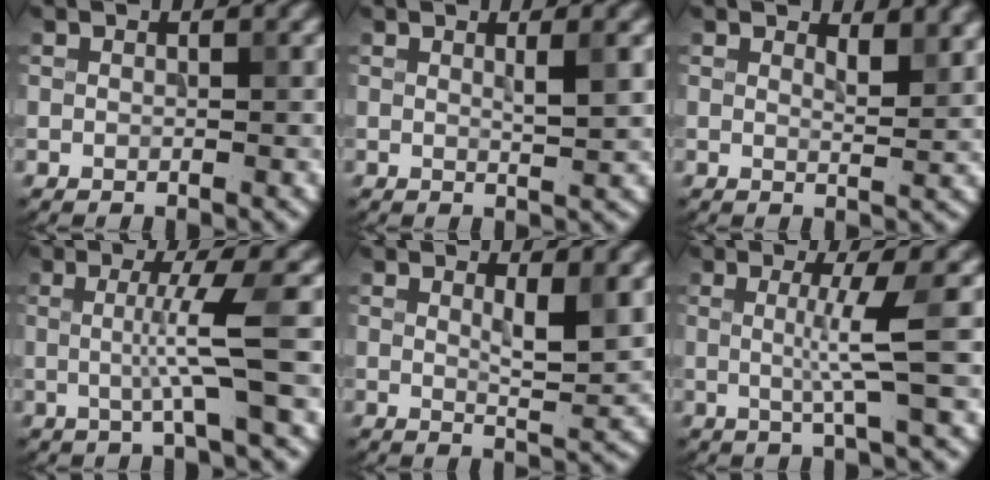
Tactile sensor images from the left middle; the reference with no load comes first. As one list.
[{"total": 2.3, "force": [0.7, 0.5, 2.1], "torque": [-0.026, 0.000, 0.009]}, {"total": 2.5, "force": [1.7, 0.8, 1.7], "torque": [-0.024, -0.005, 0.029]}, {"total": 4.1, "force": [0.0, 0.3, 4.1], "torque": [-0.075, -0.003, -0.003]}, {"total": 3.5, "force": [1.4, 0.8, 3.2], "torque": [-0.049, -0.009, 0.024]}, {"total": 3.5, "force": [0.2, 0.3, 3.5], "torque": [-0.067, -0.003, 0.000]}]